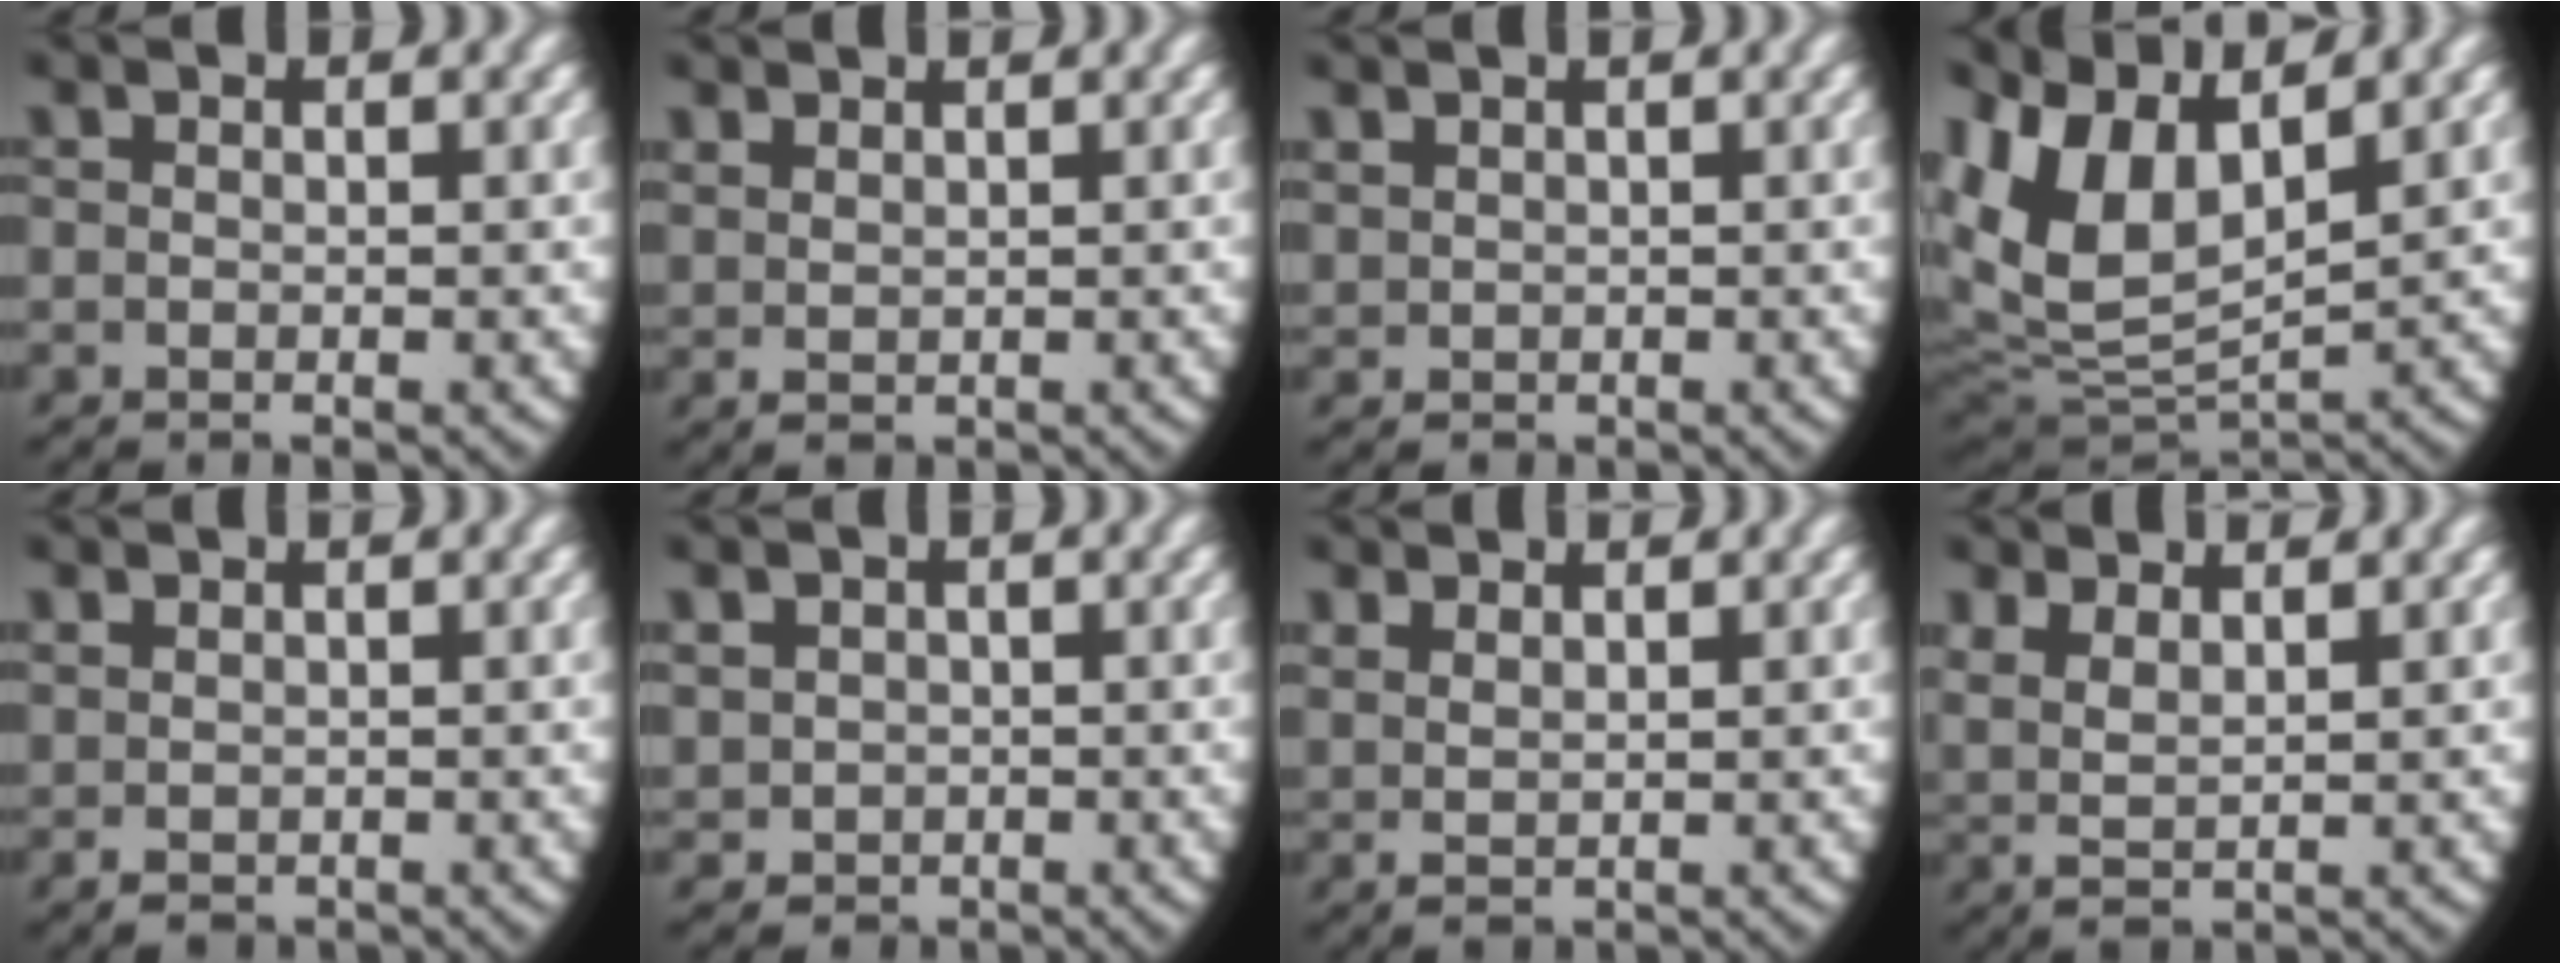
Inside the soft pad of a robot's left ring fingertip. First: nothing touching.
{"total": 1.3, "force": [1.0, 0.6, 0.5], "torque": [-0.016, -0.010, 0.033]}
{"total": 1.3, "force": [0.8, 1.0, 0.3], "torque": [-0.021, -0.010, 0.027]}
{"total": 11.7, "force": [2.4, 8.3, 7.9], "torque": [-0.204, -0.036, 0.055]}
{"total": 0.6, "force": [0.0, 0.6, 0.3], "torque": [-0.014, -0.014, 0.014]}
{"total": 3.6, "force": [0.1, 3.4, 1.2], "torque": [-0.042, -0.022, 0.014]}
{"total": 2.0, "force": [1.6, 0.8, 0.9], "torque": [-0.021, -0.005, 0.040]}
{"total": 4.7, "force": [2.1, 3.1, 2.9], "torque": [-0.080, -0.004, 0.038]}